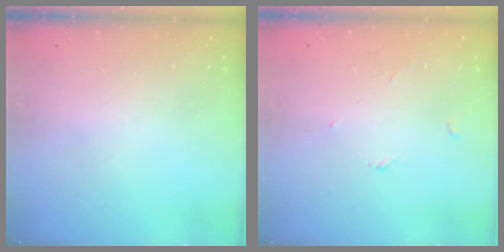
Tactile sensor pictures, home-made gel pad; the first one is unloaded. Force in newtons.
{"total": 2.7, "press": 2.7, "slide": 0.3}